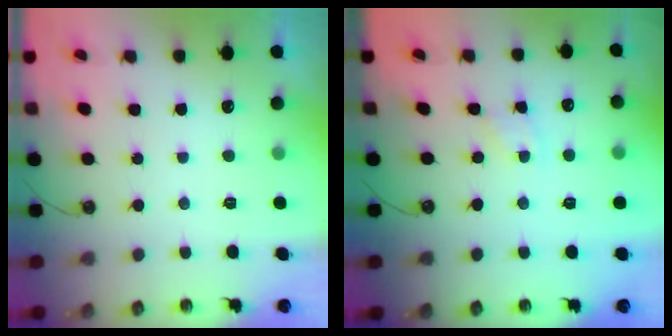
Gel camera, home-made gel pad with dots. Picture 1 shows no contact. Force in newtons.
{"total": 2.9, "press": 2.9, "slide": 0.5}